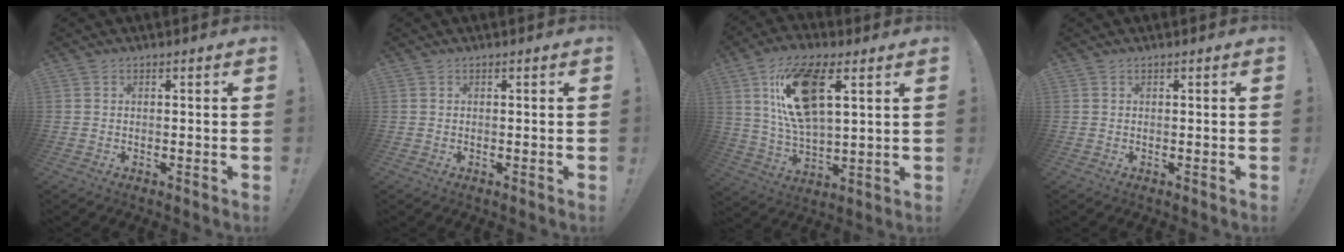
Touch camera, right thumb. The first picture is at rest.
{"total": 0.0}
{"total": 18.4, "force": [7.3, 8.4, 14.6], "torque": [-0.269, -0.014, 0.122]}
{"total": 0.0}